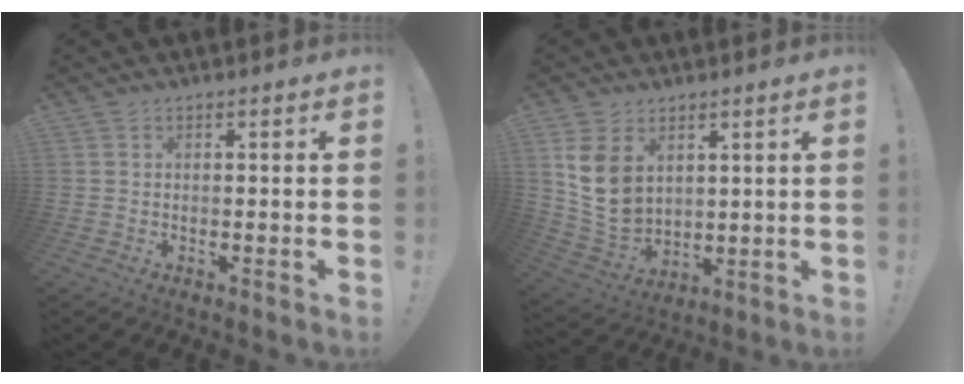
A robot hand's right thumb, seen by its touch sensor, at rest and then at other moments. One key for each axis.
{"total": 11.8, "fx": 4.6, "fy": 8.5, "fz": 6.8, "tx": -0.136, "ty": -0.029, "tz": 0.094}